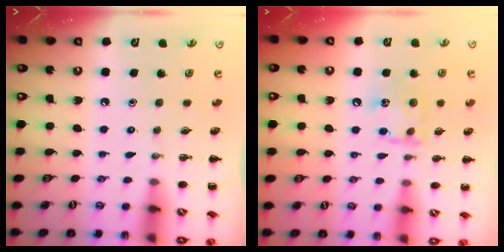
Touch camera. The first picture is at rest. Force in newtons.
{"total": 10.9, "press": 10.8, "slide": 0.9}